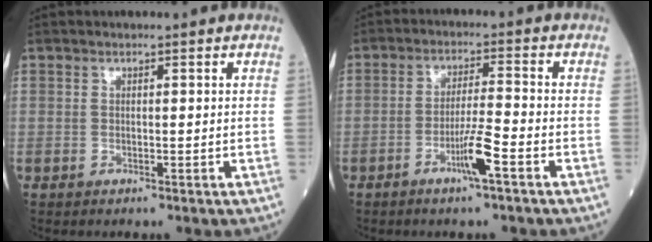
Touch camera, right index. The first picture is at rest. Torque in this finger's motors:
{"motor_torque": [0.41, -0.24, 0.57, 0.16]}